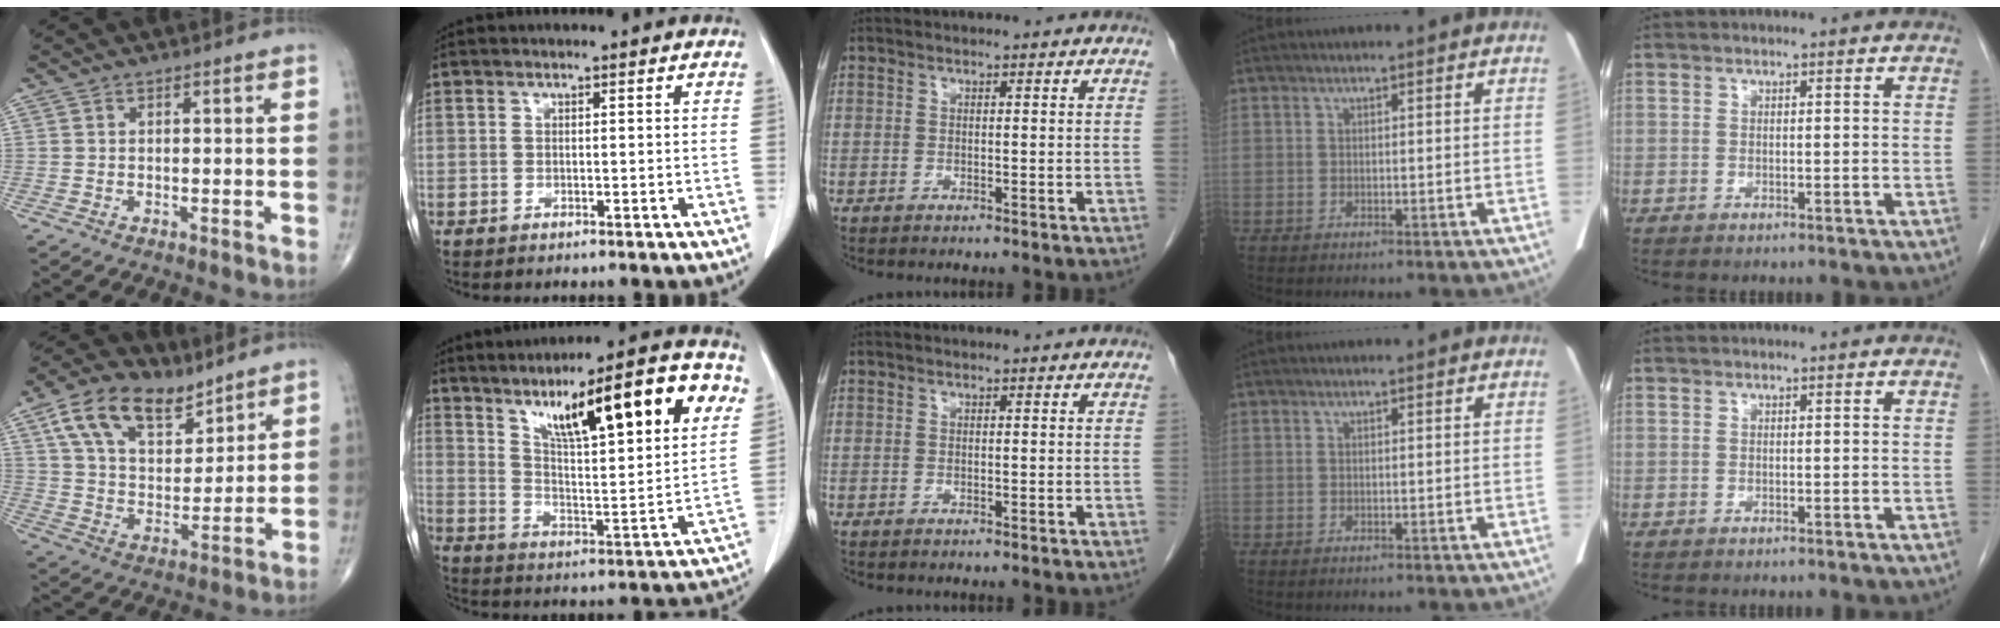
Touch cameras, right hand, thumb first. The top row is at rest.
{"thumb": {"total": 15.6, "force": [9.3, 8.7, 9.1], "torque": [-0.131, -0.033, 0.172]}, "index": {"total": 22.5, "force": [11.5, 3.0, 19.1], "torque": [-0.286, 0.020, 0.179]}}